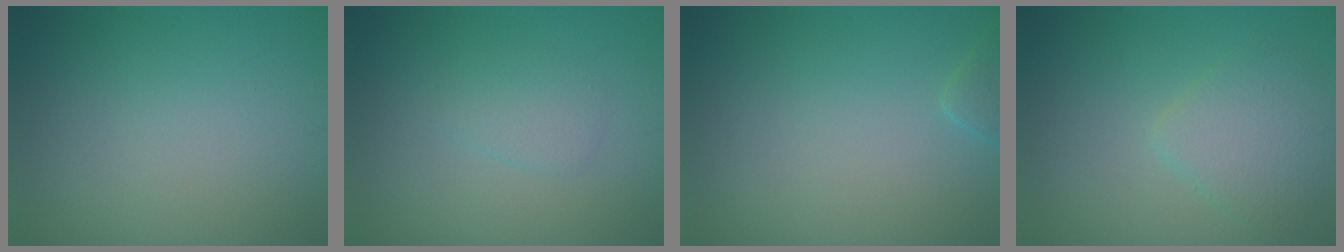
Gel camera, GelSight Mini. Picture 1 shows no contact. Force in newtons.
{"total": 1.4, "press": 1.4, "slide": 0.1}
{"total": 1.1, "press": 1.1, "slide": 0.1}
{"total": 3.0, "press": 3.0, "slide": 0.2}